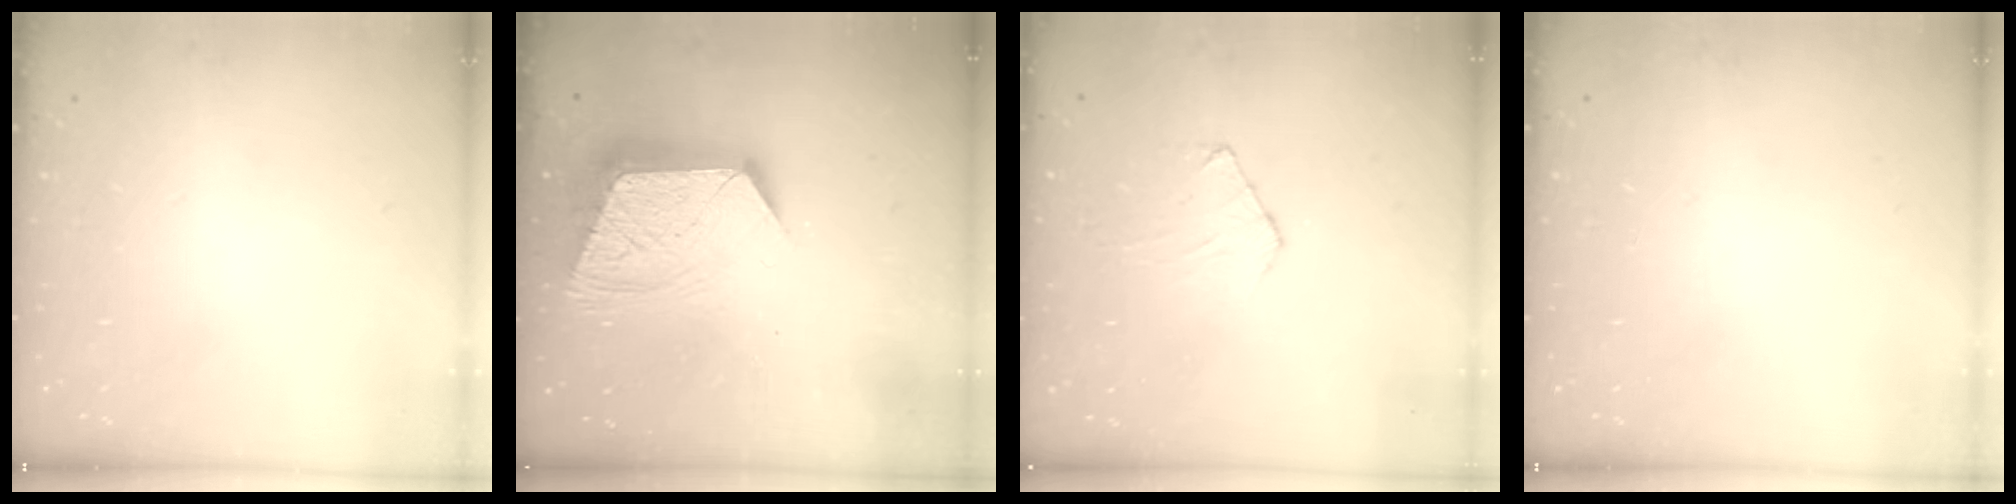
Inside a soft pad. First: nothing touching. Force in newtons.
{"total": 14.3, "press": 14.2, "slide": 1.2}
{"total": 5.4, "press": 5.4, "slide": 0.5}
{"total": 0.0}